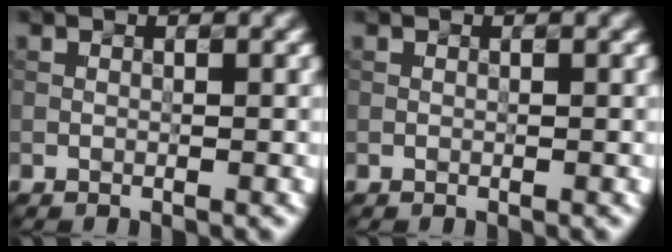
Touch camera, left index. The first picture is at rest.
{"total": 0.0}